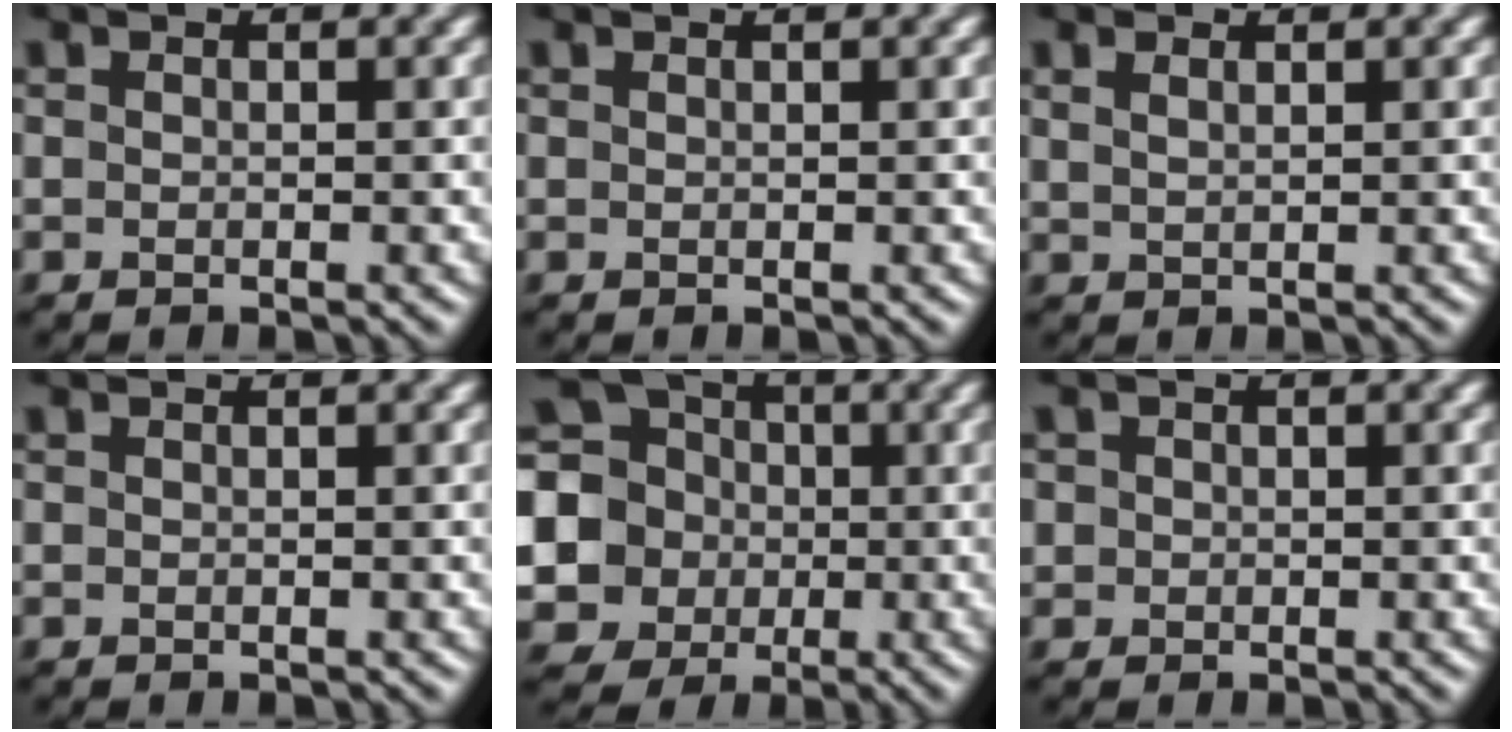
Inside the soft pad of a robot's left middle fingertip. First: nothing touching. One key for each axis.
{"total": 0.6, "fx": 0.5, "fy": 0.2, "fz": 0.3, "tx": -0.001, "ty": 0.003, "tz": 0.006}
{"total": 1.4, "fx": 1.0, "fy": 0.5, "fz": 0.9, "tx": -0.013, "ty": 0.000, "tz": 0.016}
{"total": 0.0}
{"total": 9.6, "fx": 0.0, "fy": 8.7, "fz": 3.9, "tx": -0.105, "ty": 0.000, "tz": -0.027}
{"total": 1.0, "fx": 0.2, "fy": 1.0, "fz": 0.2, "tx": 0.004, "ty": -0.002, "tz": 0.001}